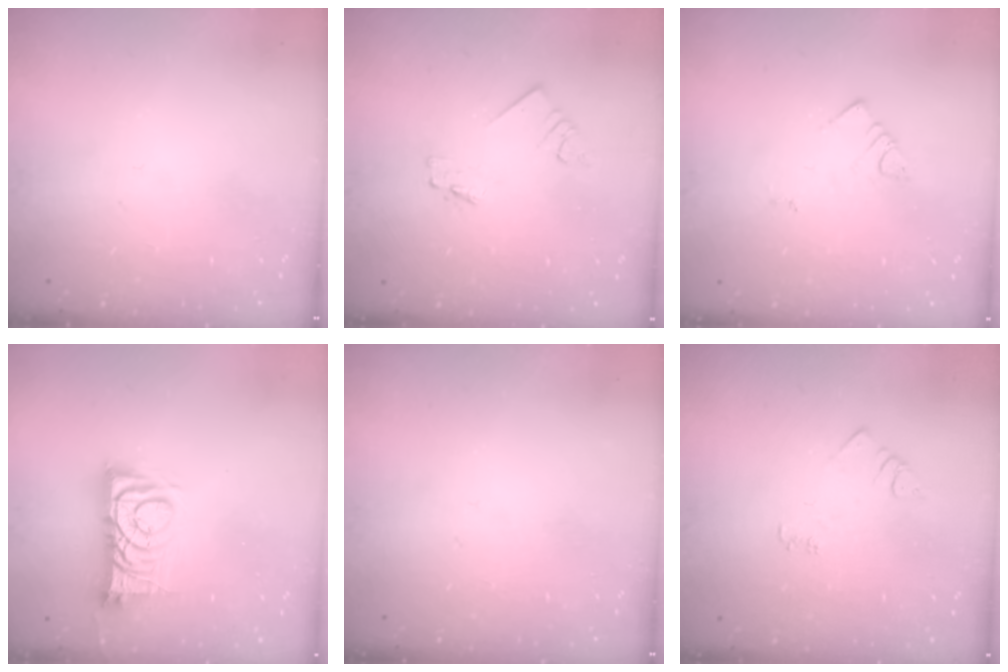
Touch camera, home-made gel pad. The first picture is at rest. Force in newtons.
{"total": 1.8, "press": 1.7, "slide": 0.2}
{"total": 3.1, "press": 3.1, "slide": 0.5}
{"total": 9.2, "press": 9.2, "slide": 0.1}
{"total": 0.0}
{"total": 3.8, "press": 3.7, "slide": 0.5}